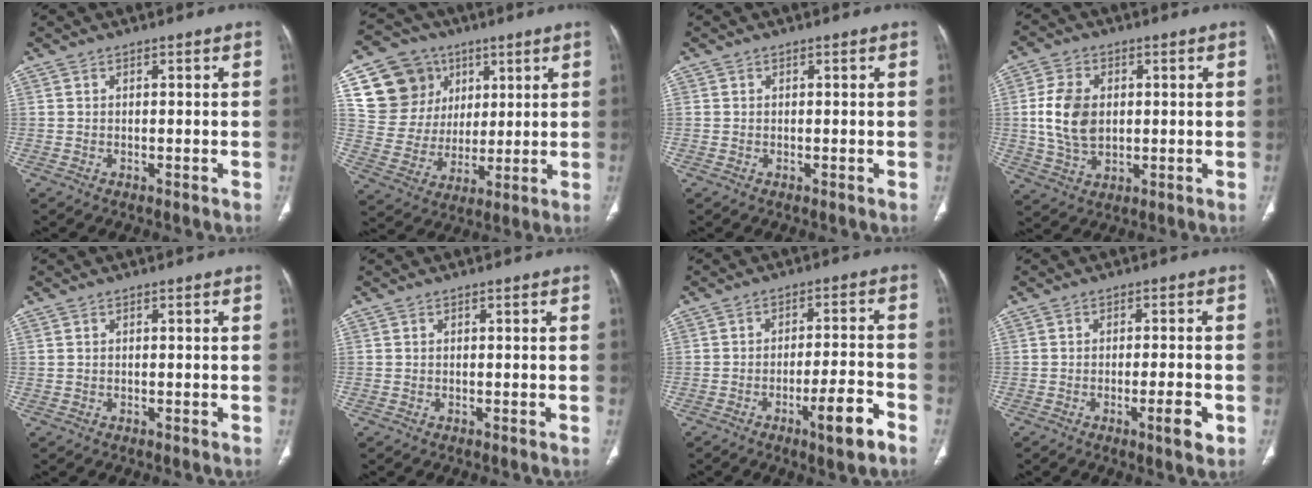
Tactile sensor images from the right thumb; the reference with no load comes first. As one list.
[{"total": 16.0, "force": [6.7, 13.5, 5.3], "torque": [-0.060, -0.005, 0.134]}, {"total": 0.0}, {"total": 10.0, "force": [0.7, 6.9, 7.1], "torque": [-0.129, 0.000, 0.018]}, {"total": 0.0}, {"total": 0.0}, {"total": 7.9, "force": [-4.4, 1.2, 6.4], "torque": [-0.097, 0.027, -0.065]}, {"total": 4.8, "force": [-1.9, 0.8, 4.4], "torque": [-0.064, 0.001, -0.027]}]